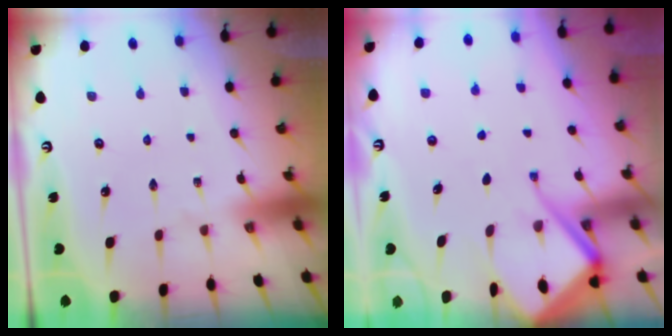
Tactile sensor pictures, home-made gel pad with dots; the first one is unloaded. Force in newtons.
{"total": 9.2, "press": 9.2, "slide": 0.9}